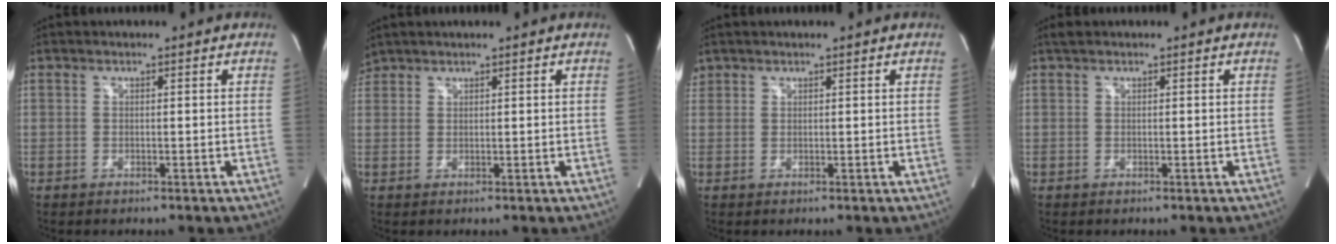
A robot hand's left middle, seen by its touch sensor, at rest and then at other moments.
{"total": 2.1, "force": [2.0, 0.5, 0.0], "torque": [-0.007, 0.019, 0.043]}
{"total": 1.4, "force": [1.1, 0.8, 0.0], "torque": [0.001, 0.014, 0.020]}
{"total": 0.8, "force": [0.7, 0.4, 0.3], "torque": [-0.009, 0.011, 0.013]}